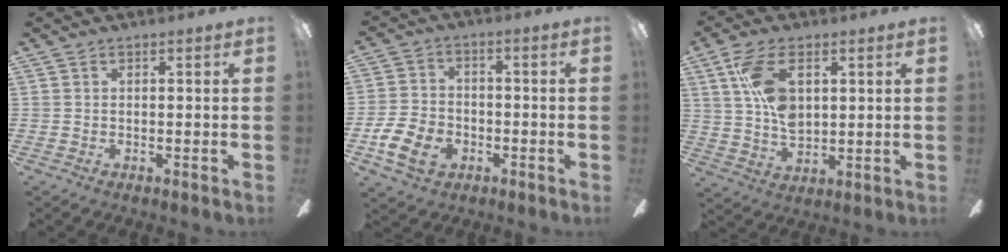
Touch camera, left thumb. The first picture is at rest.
{"total": 10.5, "force": [-4.4, 7.5, 5.9], "torque": [-0.126, 0.024, -0.080]}
{"total": 11.7, "force": [4.0, 6.5, 8.9], "torque": [-0.183, 0.001, 0.074]}